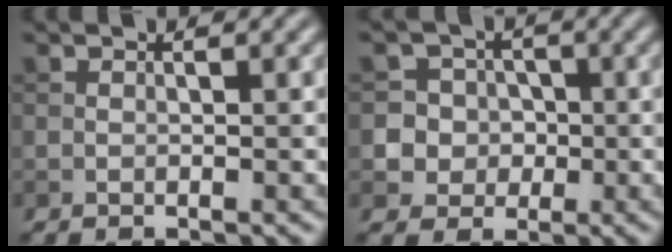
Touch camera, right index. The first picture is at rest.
{"total": 6.4, "force": [-0.7, 6.2, 1.2], "torque": [-0.010, 0.018, -0.021]}